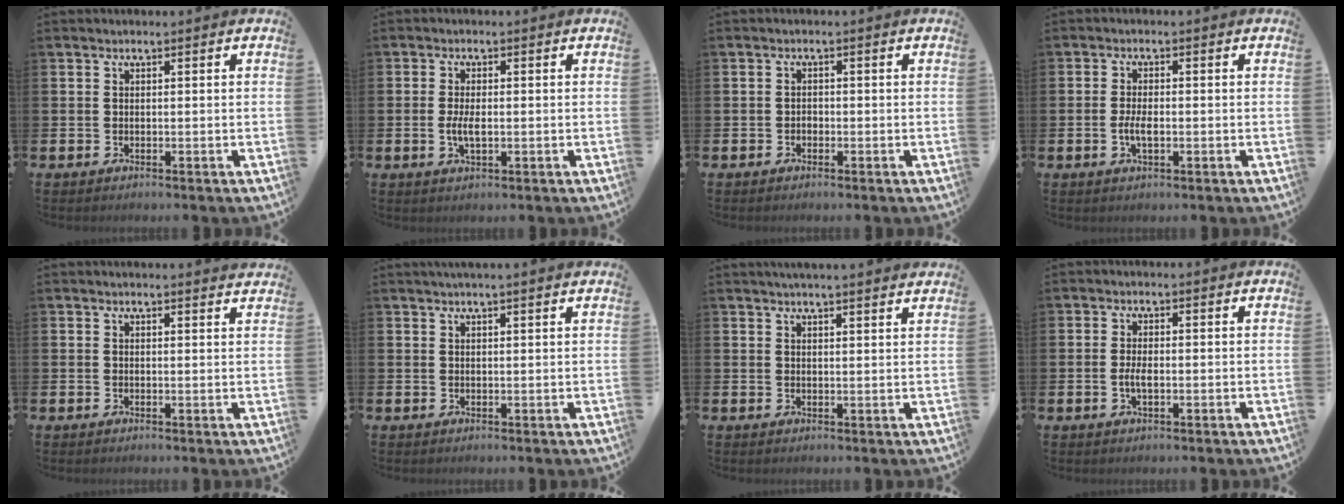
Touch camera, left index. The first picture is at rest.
{"total": 3.0, "force": [-0.2, 1.3, 2.7], "torque": [-0.047, 0.000, -0.006]}
{"total": 0.9, "force": [-0.6, 0.7, 0.2], "torque": [-0.008, 0.004, -0.012]}
{"total": 2.6, "force": [-0.5, 1.1, 2.3], "torque": [-0.039, 0.000, -0.011]}
{"total": 1.0, "force": [1.0, -0.1, 0.1], "torque": [0.009, -0.007, 0.016]}
{"total": 1.3, "force": [1.2, -0.2, 0.5], "torque": [-0.005, -0.001, 0.021]}
{"total": 2.7, "force": [2.6, -0.3, 0.3], "torque": [-0.007, -0.011, 0.048]}
{"total": 2.1, "force": [-0.3, 0.8, 1.8], "torque": [-0.030, -0.001, -0.007]}